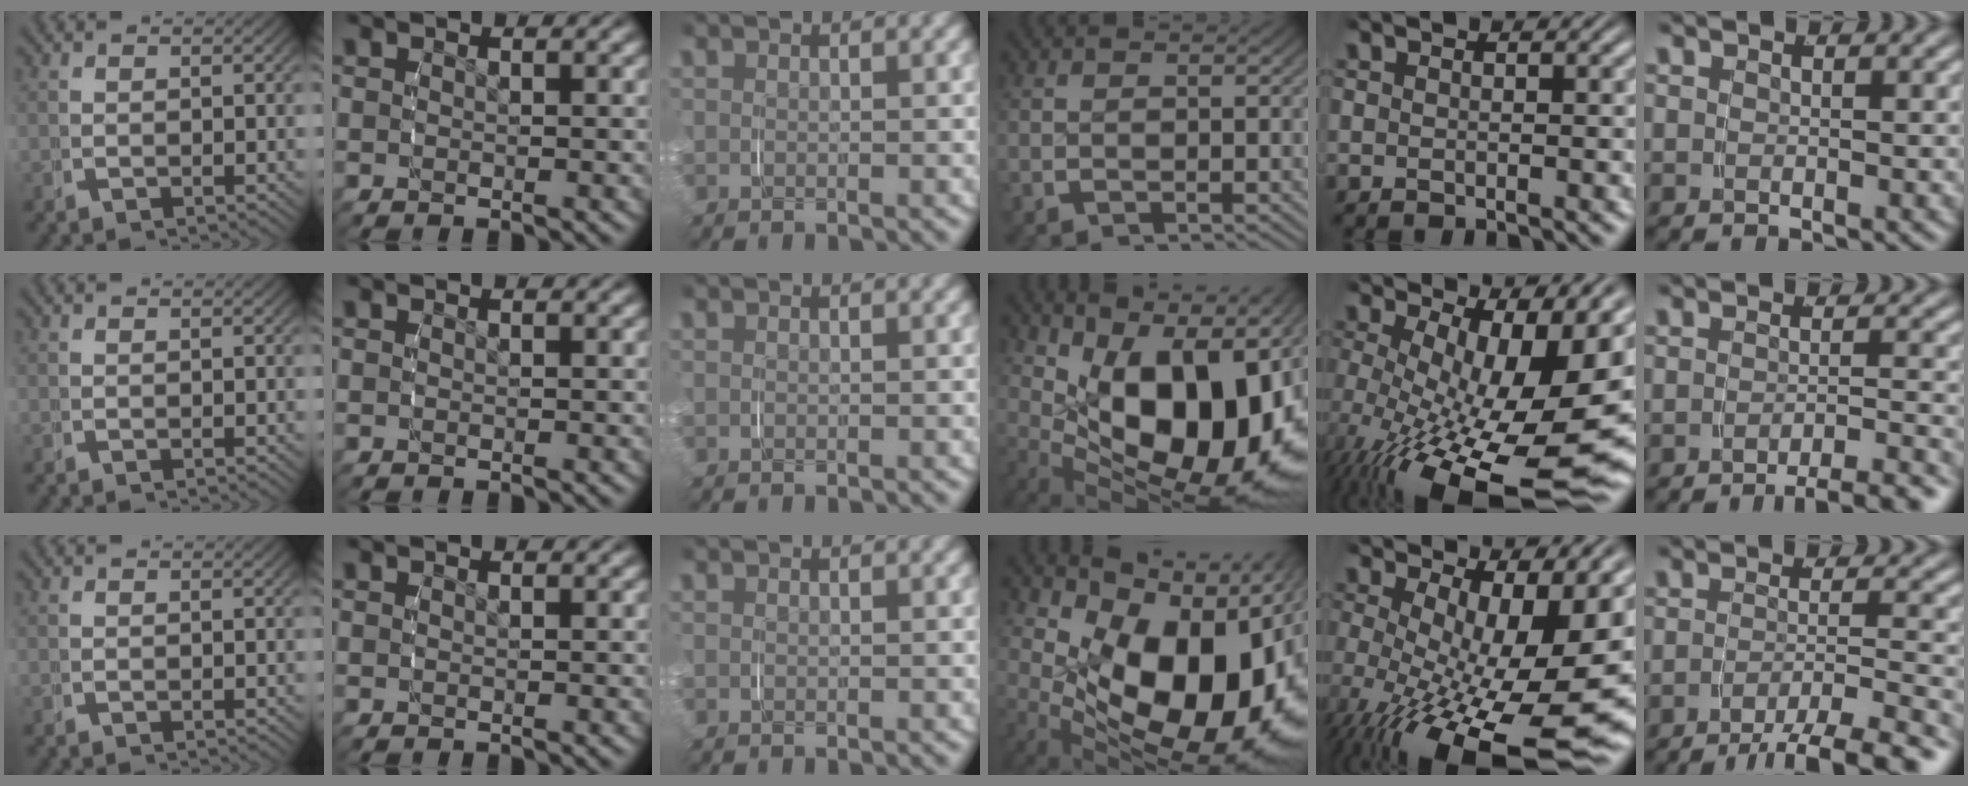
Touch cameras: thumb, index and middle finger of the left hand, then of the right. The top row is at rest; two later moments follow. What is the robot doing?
{"motion": "grasp_and_lifting", "object": "plastic wrap"}